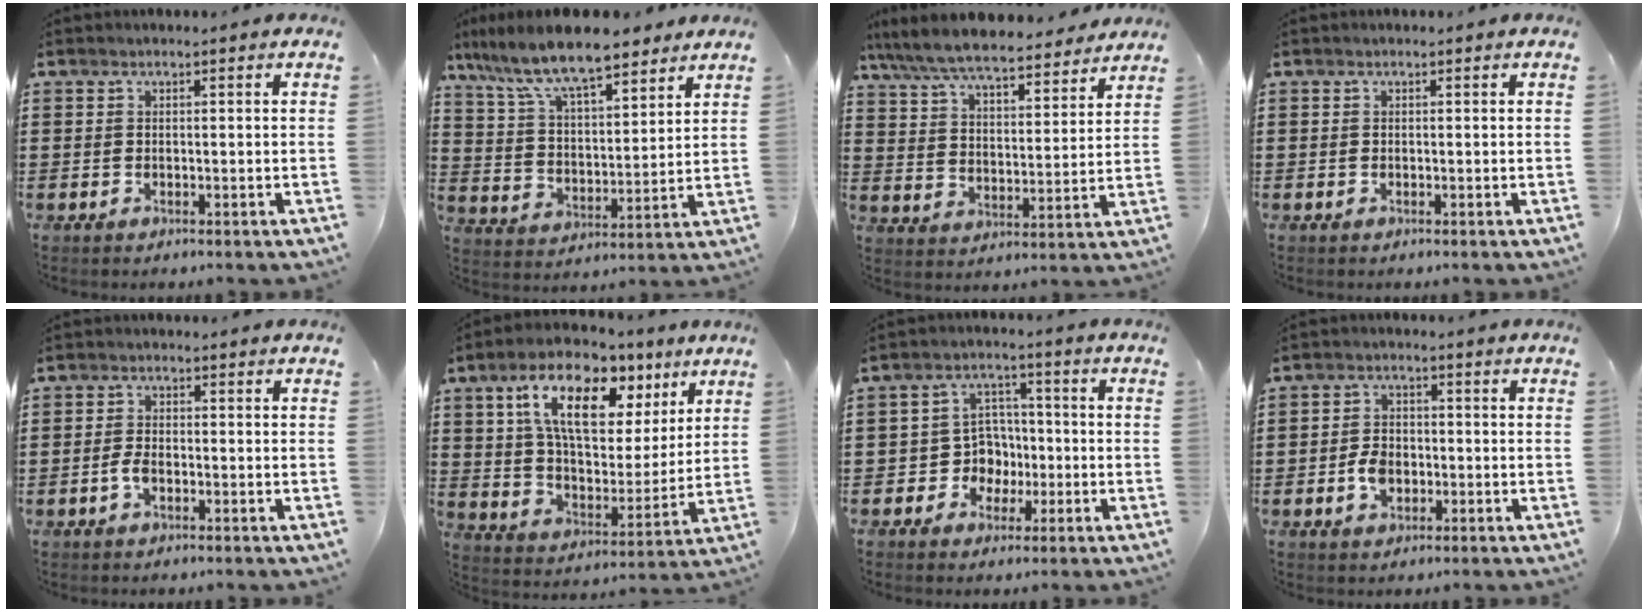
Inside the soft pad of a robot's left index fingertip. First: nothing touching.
{"total": 10.5, "force": [8.8, 2.2, 5.4], "torque": [-0.137, -0.033, 0.154]}
{"total": 7.9, "force": [7.3, 0.8, 2.8], "torque": [-0.085, -0.043, 0.128]}
{"total": 0.0}
{"total": 2.5, "force": [-0.9, 1.2, 2.1], "torque": [-0.054, -0.003, -0.020]}
{"total": 14.0, "force": [7.8, 6.4, 9.6], "torque": [-0.191, -0.013, 0.135]}
{"total": 5.8, "force": [-1.1, 5.4, 1.8], "torque": [-0.051, 0.012, -0.019]}
{"total": 3.9, "force": [-1.1, 2.7, 2.6], "torque": [-0.064, -0.001, -0.025]}